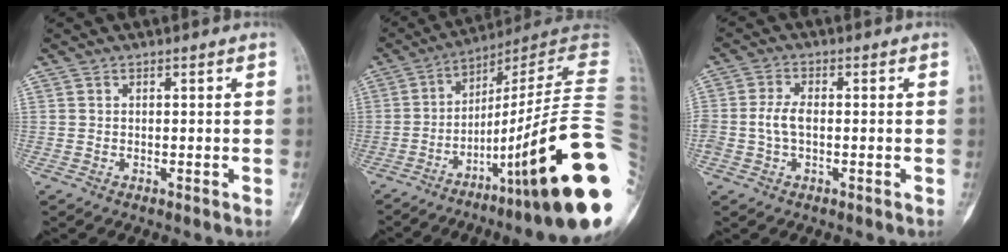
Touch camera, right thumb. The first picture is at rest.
{"total": 28.8, "force": [-6.8, 3.9, 27.7], "torque": [-0.330, 0.031, -0.105]}
{"total": 4.2, "force": [-0.5, 2.3, 3.4], "torque": [-0.078, 0.010, -0.011]}